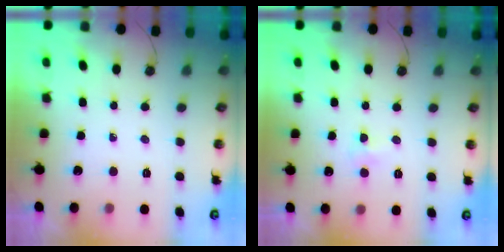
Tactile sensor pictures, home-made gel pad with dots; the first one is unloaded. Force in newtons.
{"total": 5.0, "press": 3.6, "slide": 3.5}